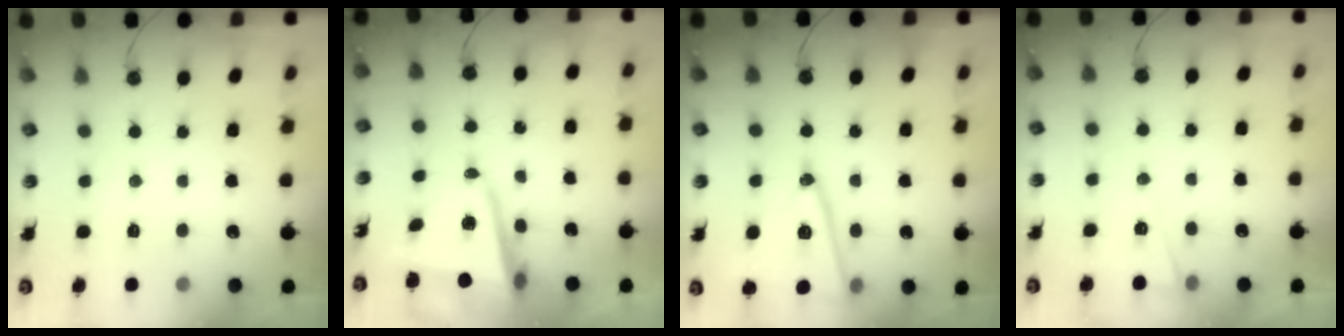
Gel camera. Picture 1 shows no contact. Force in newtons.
{"total": 9.5, "press": 9.3, "slide": 1.7}
{"total": 15.3, "press": 14.8, "slide": 3.5}
{"total": 5.2, "press": 3.1, "slide": 4.2}